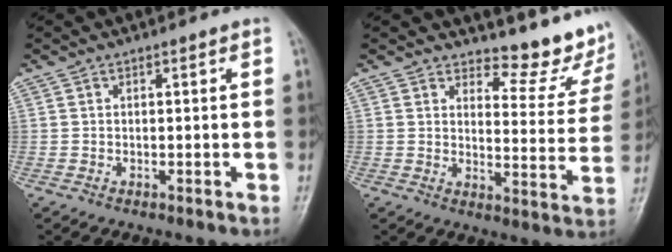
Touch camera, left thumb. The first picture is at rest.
{"total": 10.6, "force": [9.8, 3.0, 2.9], "torque": [-0.006, -0.104, 0.113]}